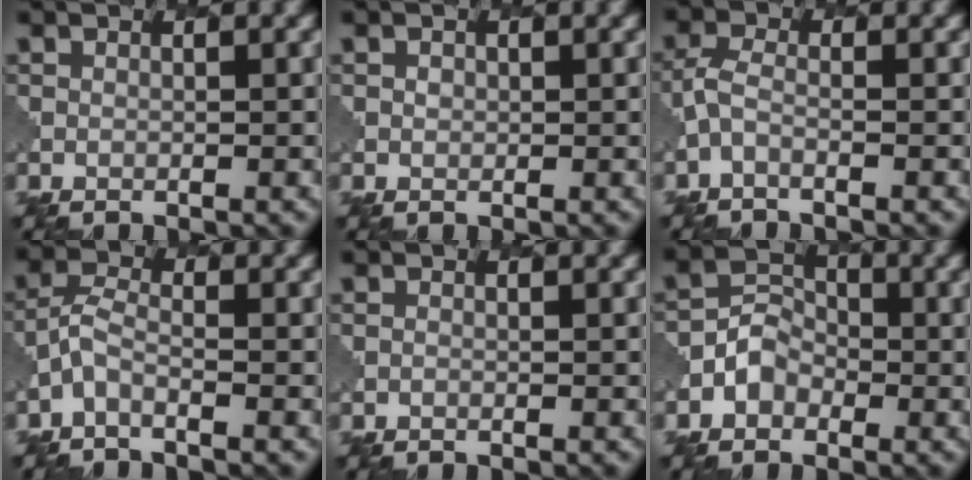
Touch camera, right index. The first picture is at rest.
{"total": 0.8, "force": [0.1, 0.7, 0.2], "torque": [-0.004, 0.000, 0.002]}
{"total": 1.7, "force": [-0.9, 0.6, 1.3], "torque": [-0.038, -0.002, -0.028]}
{"total": 2.0, "force": [-1.4, 0.7, 1.3], "torque": [-0.035, 0.000, -0.037]}
{"total": 0.0}
{"total": 2.6, "force": [-1.1, 2.2, 0.9], "torque": [-0.015, 0.008, -0.026]}